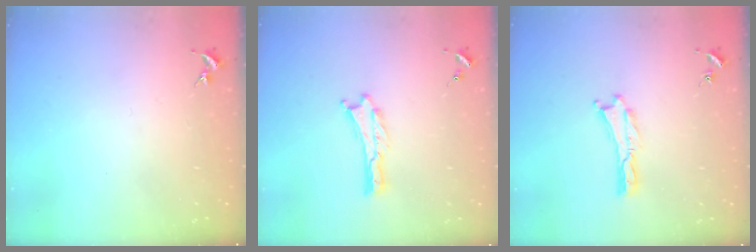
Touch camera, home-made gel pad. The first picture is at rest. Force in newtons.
{"total": 0.0}
{"total": 0.0}